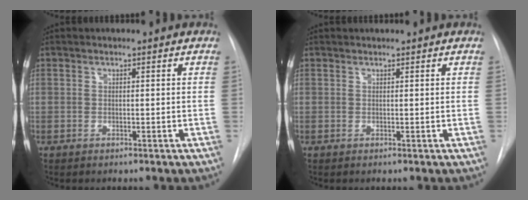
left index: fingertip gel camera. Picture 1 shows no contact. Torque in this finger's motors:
{"motor_torque": [-2.14, 0.00, -0.63, 0.01]}